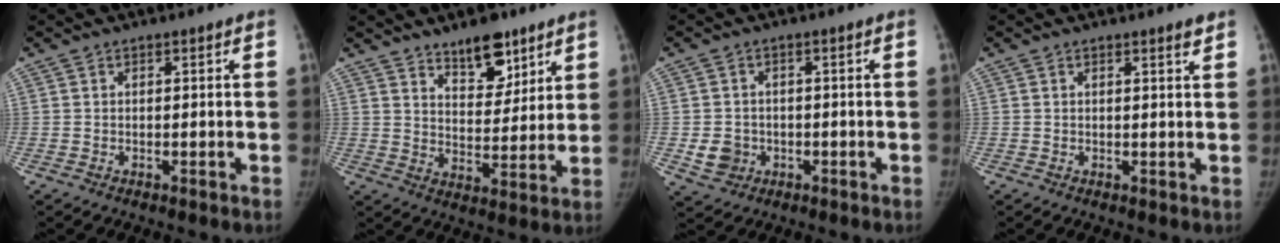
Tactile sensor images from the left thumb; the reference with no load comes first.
{"total": 10.6, "force": [7.5, 4.8, 5.7], "torque": [-0.055, -0.053, 0.124]}
{"total": 4.4, "force": [-0.9, 4.0, 1.6], "torque": [-0.014, 0.004, -0.007]}
{"total": 1.5, "force": [1.2, 0.1, 1.0], "torque": [-0.010, -0.008, 0.016]}